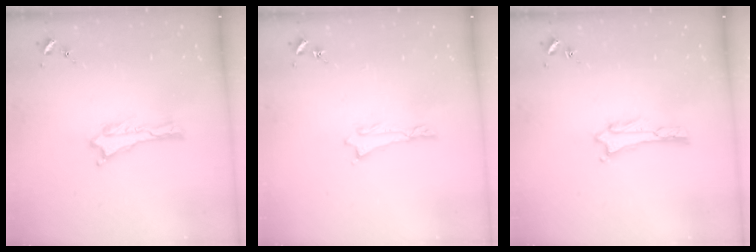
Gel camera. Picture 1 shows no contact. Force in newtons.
{"total": 0.5, "press": 0.5, "slide": 0.2}
{"total": 1.6, "press": 1.6, "slide": 0.2}